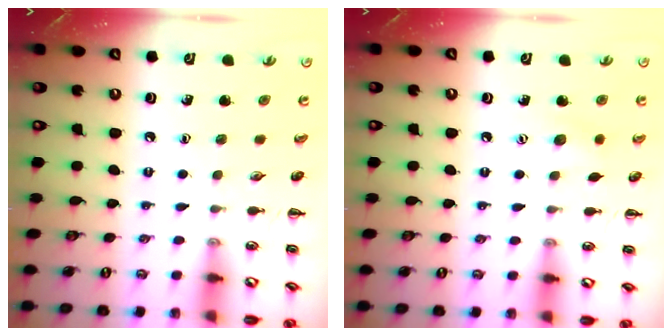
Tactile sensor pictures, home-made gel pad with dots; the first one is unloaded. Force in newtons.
{"total": 5.7, "press": 5.6, "slide": 1.4}